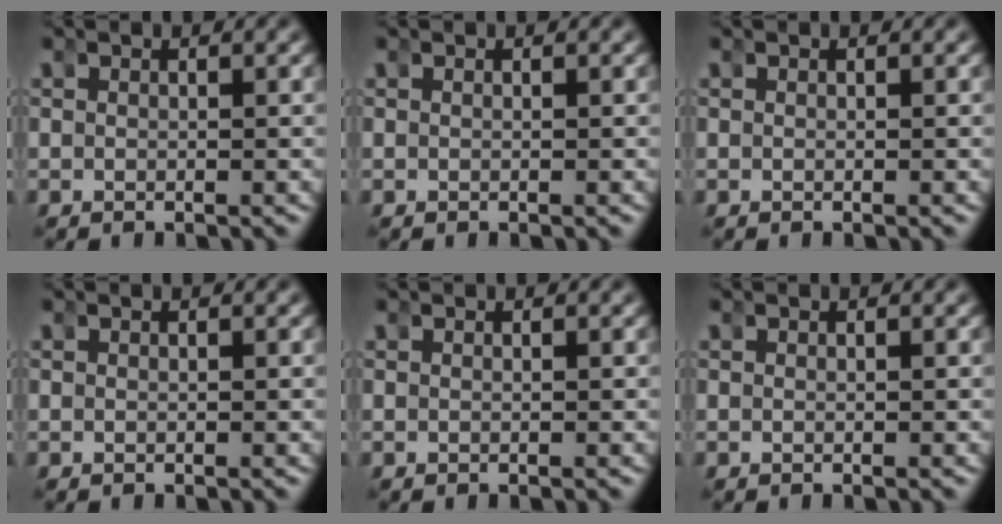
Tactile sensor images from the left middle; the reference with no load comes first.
{"total": 0.0}
{"total": 0.0}
{"total": 0.0}
{"total": 0.0}
{"total": 0.0}